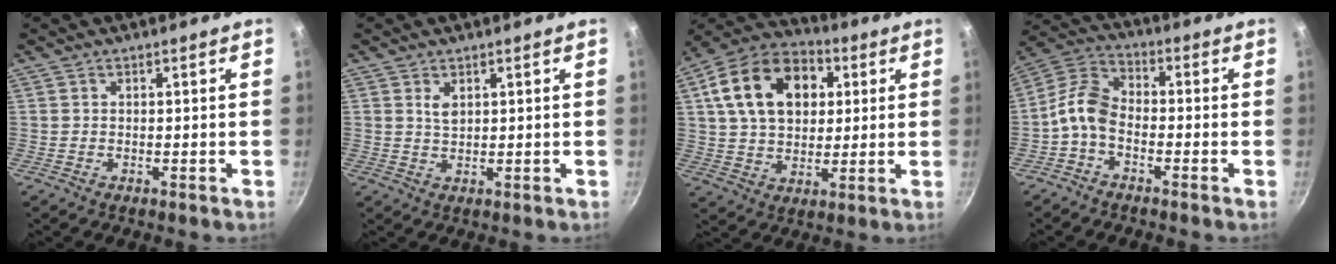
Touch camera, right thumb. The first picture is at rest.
{"total": 2.2, "force": [1.0, 1.2, 1.5], "torque": [-0.025, -0.006, 0.021]}
{"total": 19.3, "force": [5.3, 13.3, 12.9], "torque": [-0.198, 0.014, 0.080]}
{"total": 7.4, "force": [-2.9, 4.4, 5.2], "torque": [-0.110, 0.044, -0.075]}